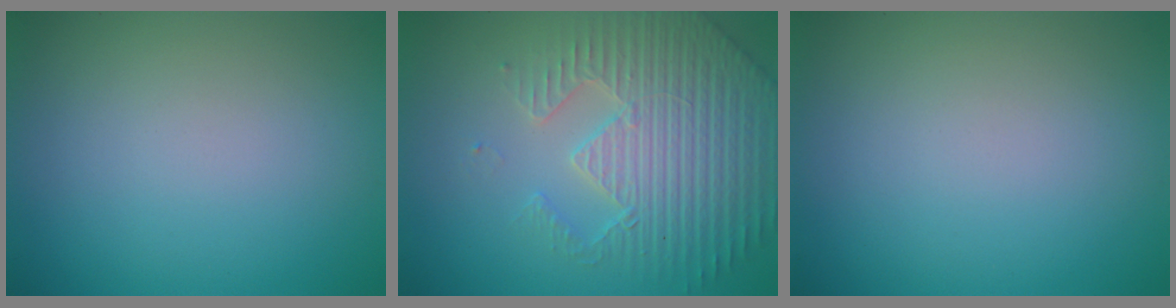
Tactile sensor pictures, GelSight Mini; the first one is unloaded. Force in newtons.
{"total": 5.0, "press": 4.8, "slide": 1.4}
{"total": 0.0}